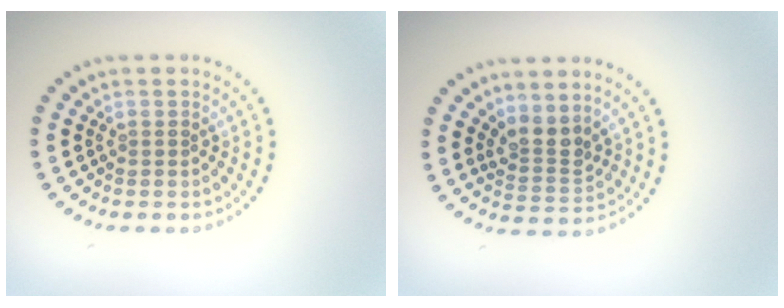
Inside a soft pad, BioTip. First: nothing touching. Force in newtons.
{"total": 2.5, "press": 1.9, "slide": 1.7}